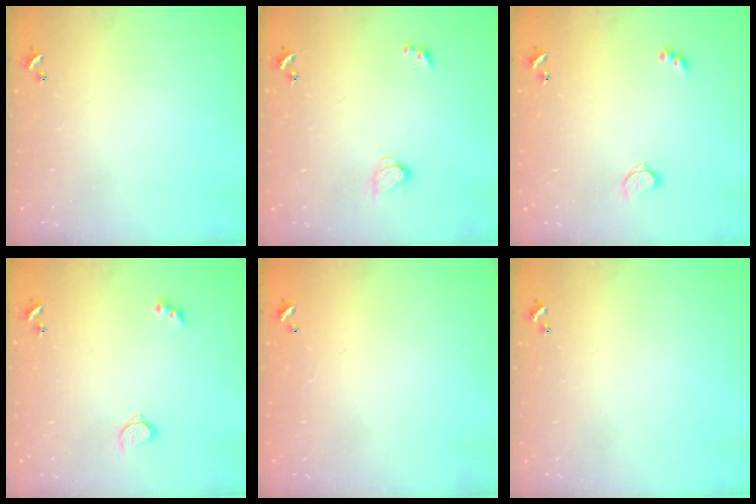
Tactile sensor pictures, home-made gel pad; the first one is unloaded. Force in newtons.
{"total": 2.7, "press": 2.7, "slide": 0.3}
{"total": 2.6, "press": 2.5, "slide": 0.5}
{"total": 2.6, "press": 2.5, "slide": 0.5}
{"total": 2.8, "press": 2.8, "slide": 0.1}
{"total": 0.0}